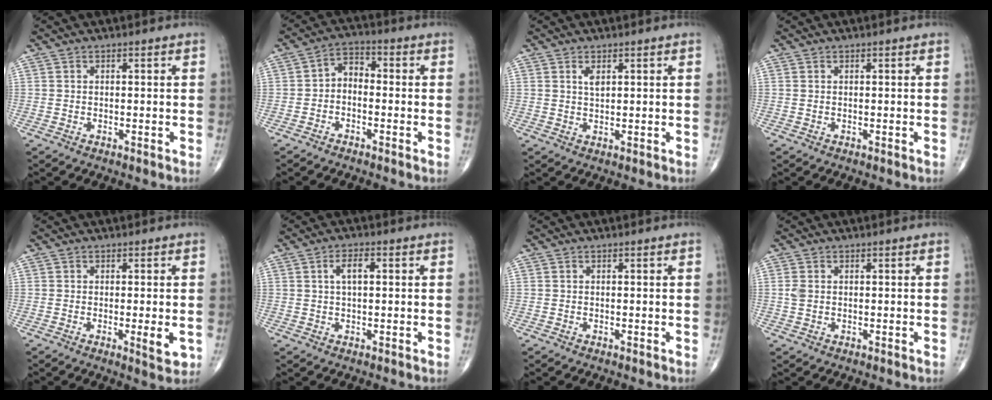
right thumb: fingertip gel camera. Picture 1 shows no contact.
{"total": 4.5, "force": [-0.9, 3.2, 3.1], "torque": [-0.036, 0.027, -0.032]}
{"total": 1.9, "force": [1.0, 0.8, 1.5], "torque": [-0.020, -0.003, 0.019]}
{"total": 0.0}
{"total": 3.6, "force": [-0.7, 0.9, 3.4], "torque": [-0.049, -0.010, -0.011]}
{"total": 3.8, "force": [0.9, 1.7, 3.3], "torque": [-0.055, 0.006, 0.014]}
{"total": 0.0}
{"total": 1.8, "force": [0.2, 1.3, 1.2], "torque": [-0.030, 0.001, 0.003]}